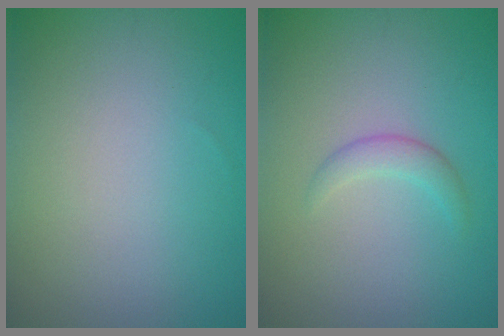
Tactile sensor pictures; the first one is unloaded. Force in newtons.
{"total": 1.7, "press": 1.7, "slide": 0.2}